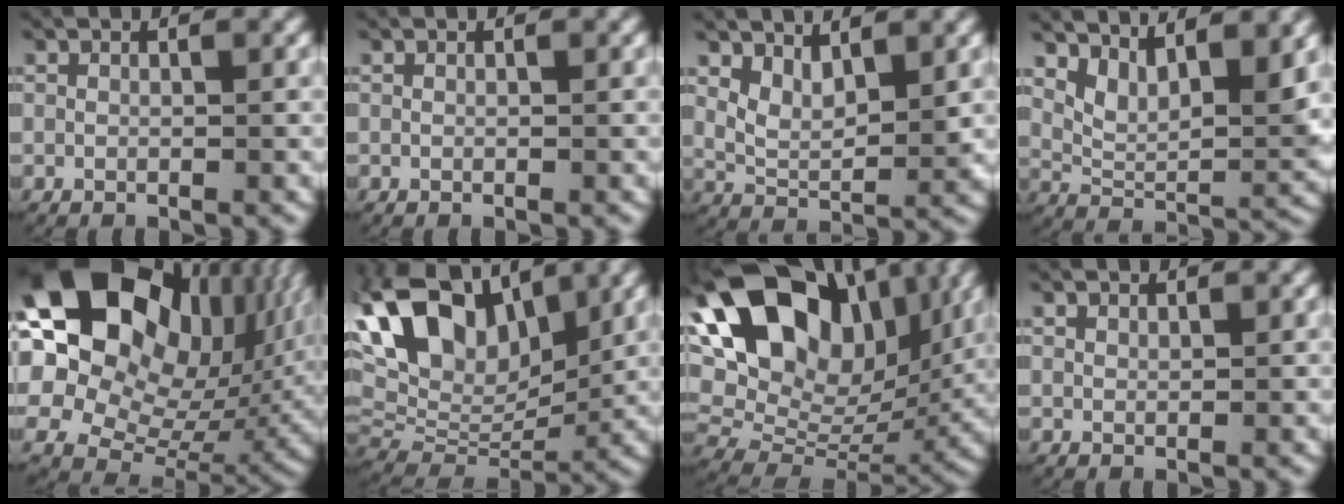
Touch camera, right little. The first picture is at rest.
{"total": 0.0}
{"total": 3.8, "force": [1.9, 2.1, 2.5], "torque": [-0.053, -0.012, 0.034]}
{"total": 6.5, "force": [2.4, 3.3, 5.0], "torque": [-0.086, -0.010, 0.046]}
{"total": 26.8, "force": [4.7, 19.9, 17.4], "torque": [-0.302, -0.003, 0.061]}
{"total": 14.2, "force": [4.0, 10.1, 9.2], "torque": [-0.202, -0.015, 0.070]}
{"total": 18.2, "force": [4.9, 13.1, 11.6], "torque": [-0.223, -0.015, 0.084]}
{"total": 0.6, "force": [0.5, 0.3, 0.1], "torque": [-0.005, -0.003, 0.014]}